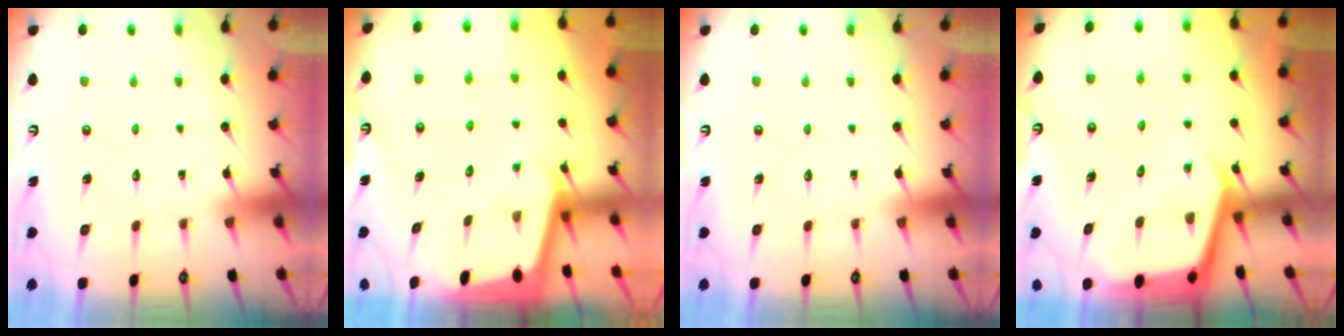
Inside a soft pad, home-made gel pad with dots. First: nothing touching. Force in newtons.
{"total": 1.9, "press": 1.9, "slide": 0.1}
{"total": 0.0}
{"total": 3.8, "press": 3.8, "slide": 0.2}